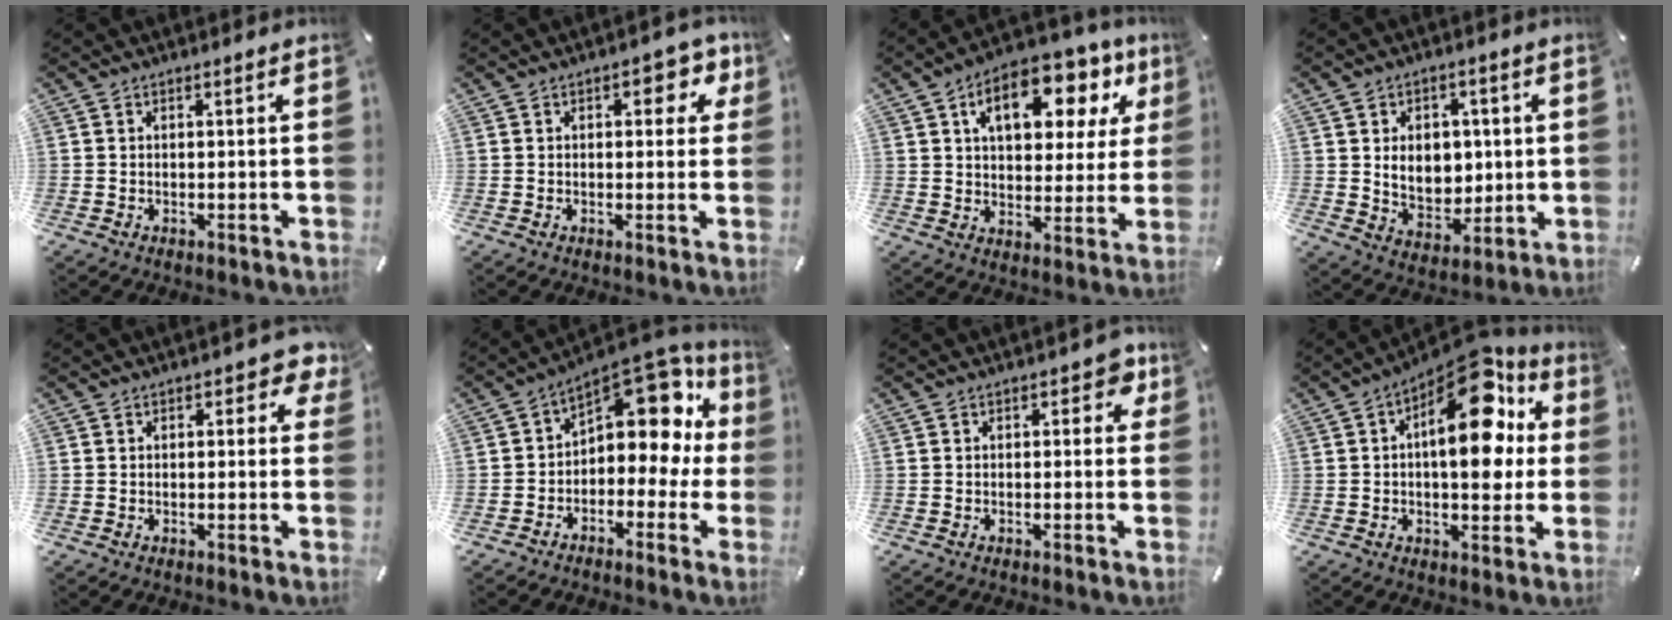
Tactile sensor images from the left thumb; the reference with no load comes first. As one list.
[{"total": 5.9, "force": [2.1, 3.4, 4.4], "torque": [-0.045, -0.004, 0.026]}, {"total": 15.6, "force": [7.4, 9.0, 10.4], "torque": [-0.155, -0.021, 0.122]}, {"total": 9.4, "force": [1.2, 7.6, 5.5], "torque": [-0.086, 0.002, 0.022]}, {"total": 3.1, "force": [1.2, 2.0, 2.0], "torque": [-0.018, 0.002, 0.015]}, {"total": 14.3, "force": [6.4, 8.5, 9.6], "torque": [-0.125, -0.057, 0.107]}, {"total": 3.9, "force": [1.2, 2.3, 2.8], "torque": [-0.026, 0.000, 0.013]}, {"total": 18.5, "force": [6.1, 8.8, 15.1], "torque": [-0.204, -0.041, 0.097]}]